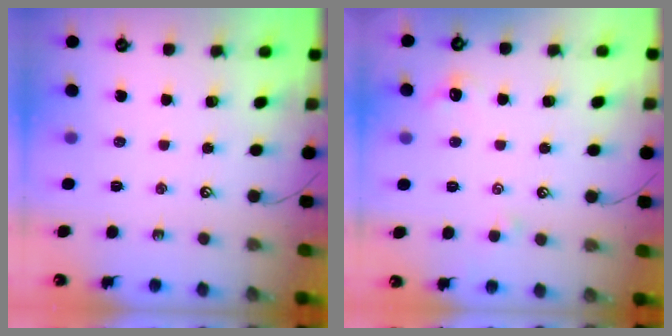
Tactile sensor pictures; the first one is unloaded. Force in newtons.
{"total": 2.5, "press": 2.4, "slide": 0.7}